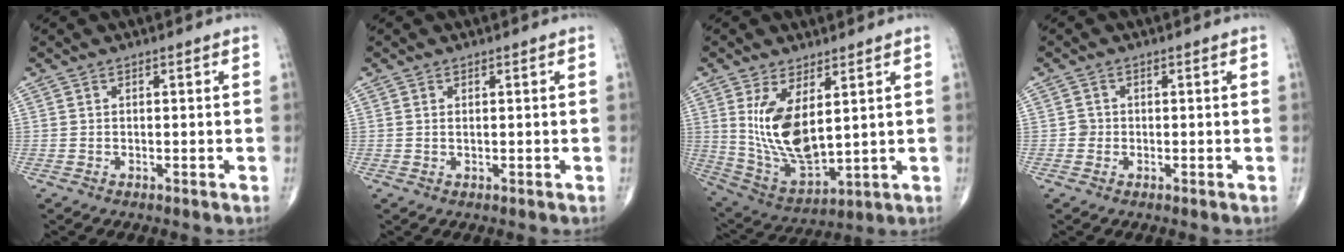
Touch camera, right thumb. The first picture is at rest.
{"total": 0.5, "force": [0.2, 0.2, 0.4], "torque": [-0.011, 0.000, 0.004]}
{"total": 13.4, "force": [3.3, 6.3, 11.4], "torque": [-0.213, -0.027, 0.087]}
{"total": 1.3, "force": [-0.2, 1.2, 0.2], "torque": [0.004, 0.005, -0.006]}